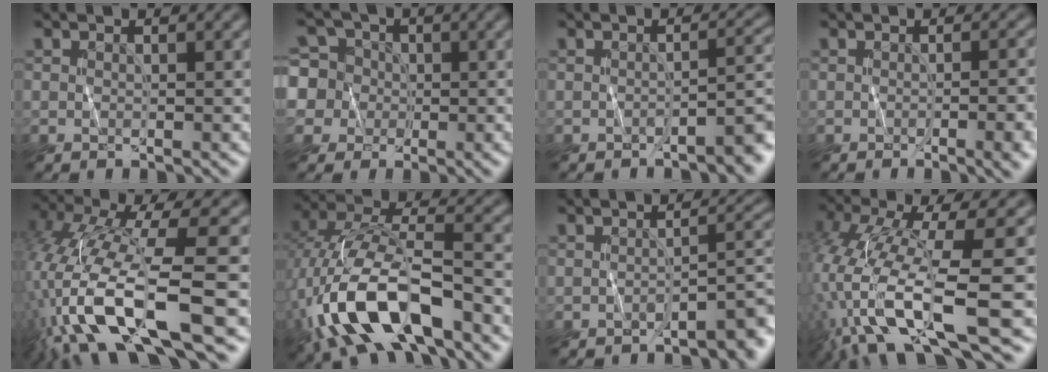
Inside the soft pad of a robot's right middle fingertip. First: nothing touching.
{"total": 7.0, "force": [1.5, 6.5, 2.1], "torque": [-0.059, 0.044, 0.001]}
{"total": 2.7, "force": [-2.3, 0.3, 1.4], "torque": [-0.014, 0.012, -0.033]}
{"total": 5.7, "force": [-1.9, 2.0, 4.9], "torque": [-0.046, 0.000, -0.015]}
{"total": 12.0, "force": [-5.0, 3.0, 10.5], "torque": [-0.225, 0.001, -0.085]}
{"total": 10.9, "force": [-5.2, 4.4, 8.5], "torque": [-0.185, 0.008, -0.099]}
{"total": 3.0, "force": [-2.6, 0.7, 1.5], "torque": [-0.011, 0.010, -0.039]}
{"total": 11.5, "force": [-5.0, 2.8, 10.0], "torque": [-0.221, -0.008, -0.087]}